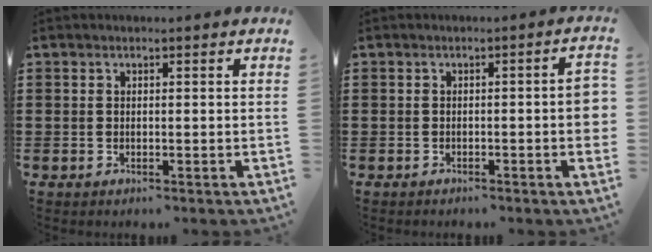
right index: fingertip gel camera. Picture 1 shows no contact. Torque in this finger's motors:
{"motor_torque": [-0.56, 0.60, -0.15, -0.10]}